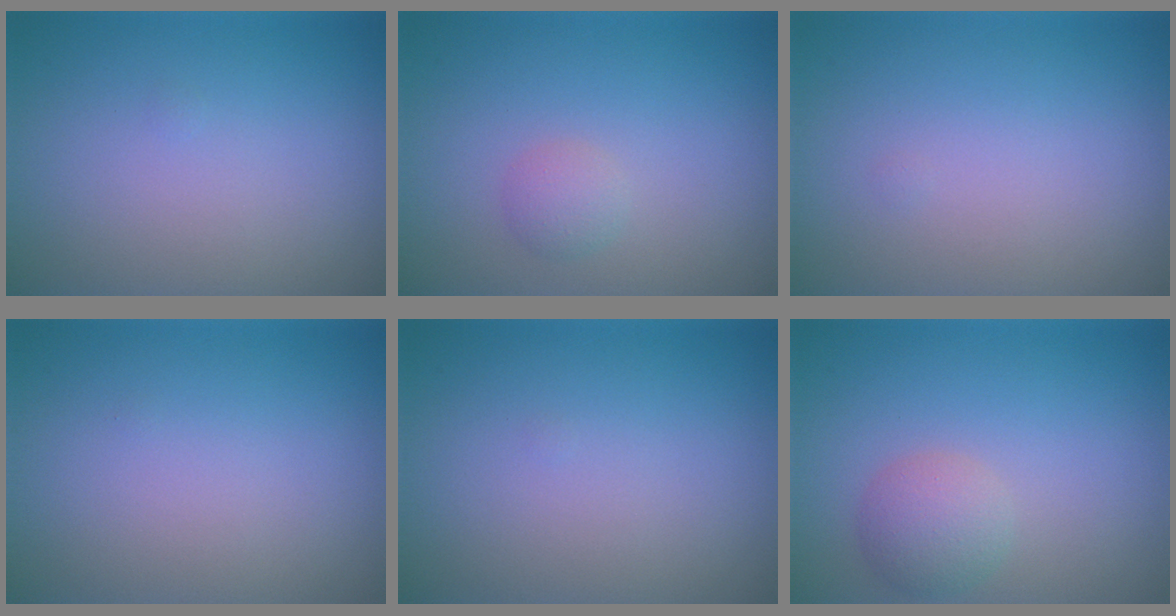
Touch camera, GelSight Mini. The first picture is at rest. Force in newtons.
{"total": 1.3, "press": 1.3, "slide": 0.0}
{"total": 0.0}
{"total": 0.0}
{"total": 0.0}
{"total": 2.7, "press": 2.7, "slide": 0.1}